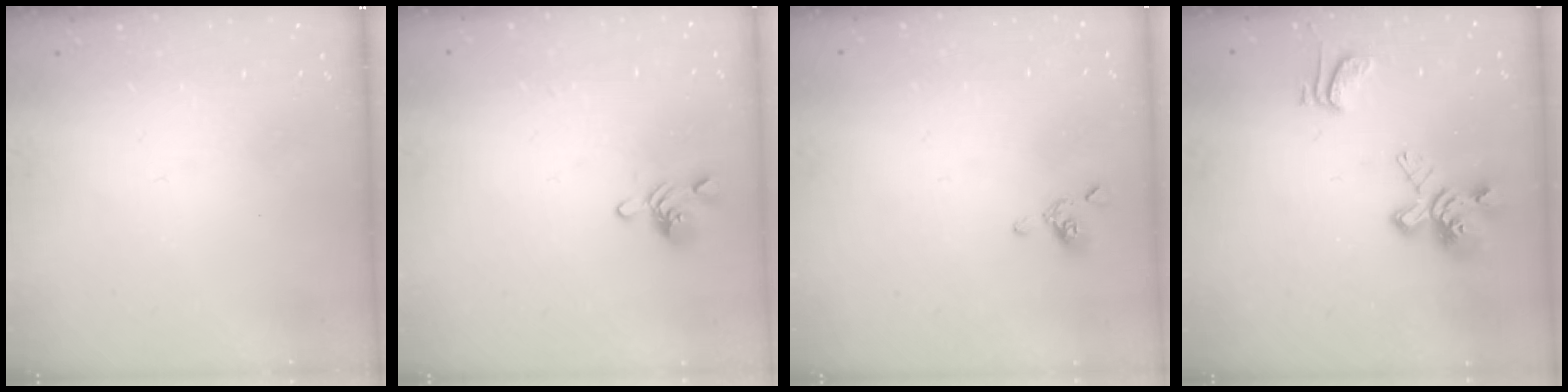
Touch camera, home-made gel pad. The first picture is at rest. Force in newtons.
{"total": 1.3, "press": 1.1, "slide": 0.8}
{"total": 2.3, "press": 2.2, "slide": 0.5}
{"total": 5.1, "press": 4.8, "slide": 1.8}